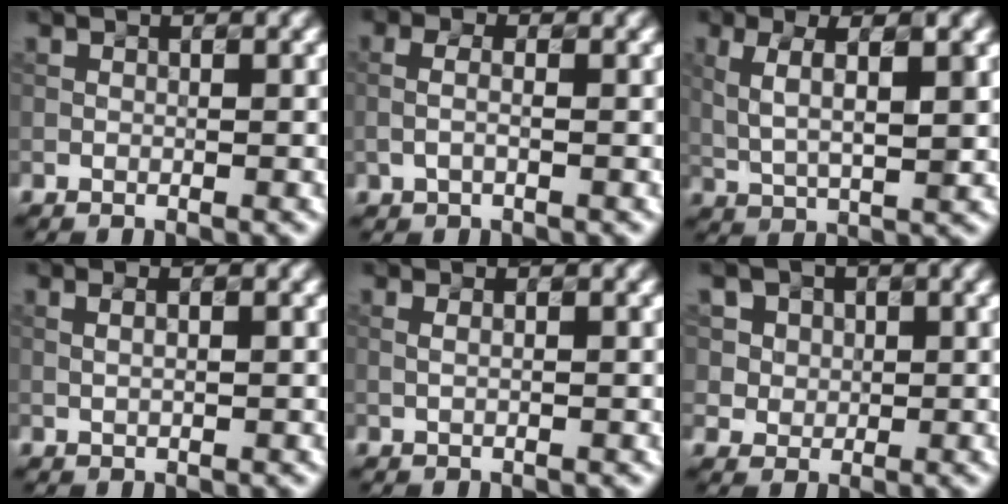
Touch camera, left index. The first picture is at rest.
{"total": 1.1, "force": [-0.2, 0.4, 1.0], "torque": [-0.031, 0.004, -0.005]}
{"total": 4.6, "force": [1.4, 1.3, 4.2], "torque": [-0.085, 0.005, 0.034]}
{"total": 1.4, "force": [0.7, 0.6, 1.1], "torque": [-0.007, 0.004, 0.002]}
{"total": 0.7, "force": [0.4, 0.3, 0.5], "torque": [-0.005, -0.002, 0.000]}
{"total": 5.4, "force": [2.9, 4.3, 1.5], "torque": [-0.039, 0.010, 0.046]}